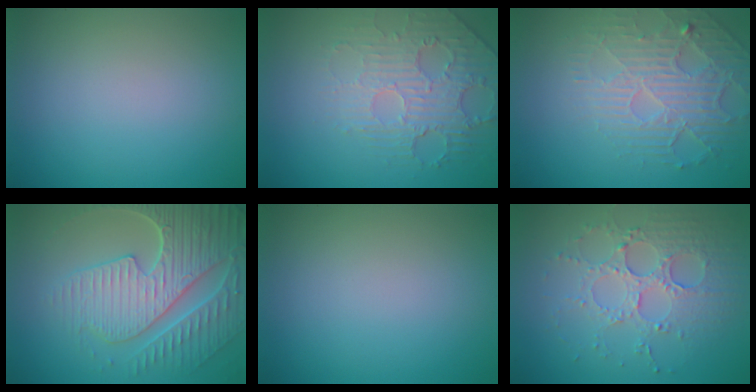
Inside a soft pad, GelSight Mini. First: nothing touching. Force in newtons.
{"total": 2.9, "press": 2.4, "slide": 1.6}
{"total": 3.8, "press": 3.4, "slide": 1.6}
{"total": 7.8, "press": 6.0, "slide": 5.0}
{"total": 0.0}
{"total": 3.9, "press": 3.6, "slide": 1.4}